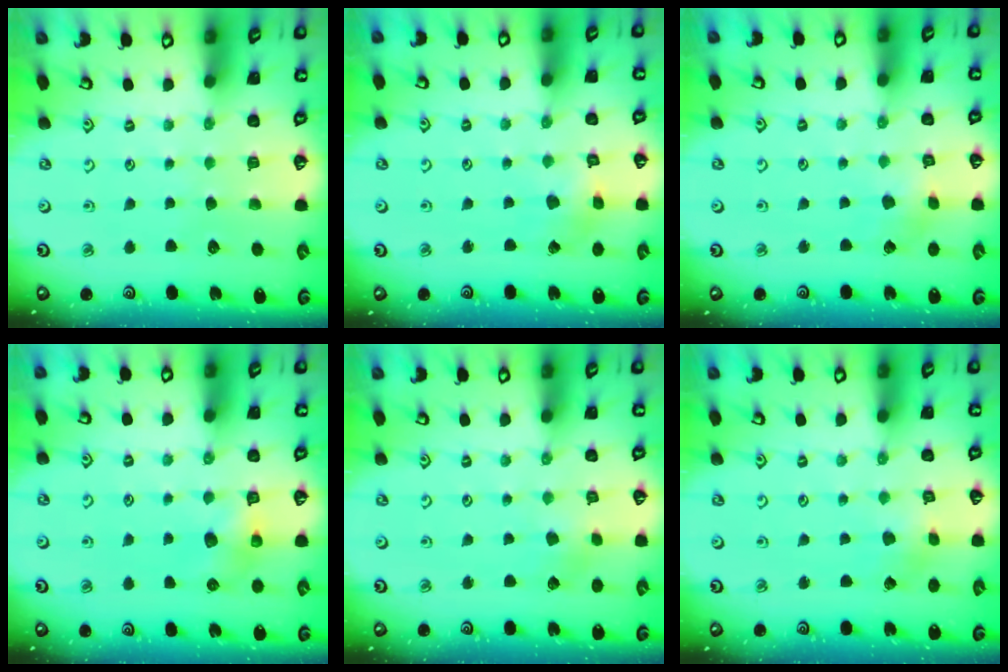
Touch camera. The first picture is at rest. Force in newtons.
{"total": 2.7, "press": 2.6, "slide": 0.3}
{"total": 2.8, "press": 2.8, "slide": 0.3}
{"total": 6.3, "press": 6.3, "slide": 0.4}
{"total": 1.9, "press": 1.9, "slide": 0.2}
{"total": 2.4, "press": 2.4, "slide": 0.3}